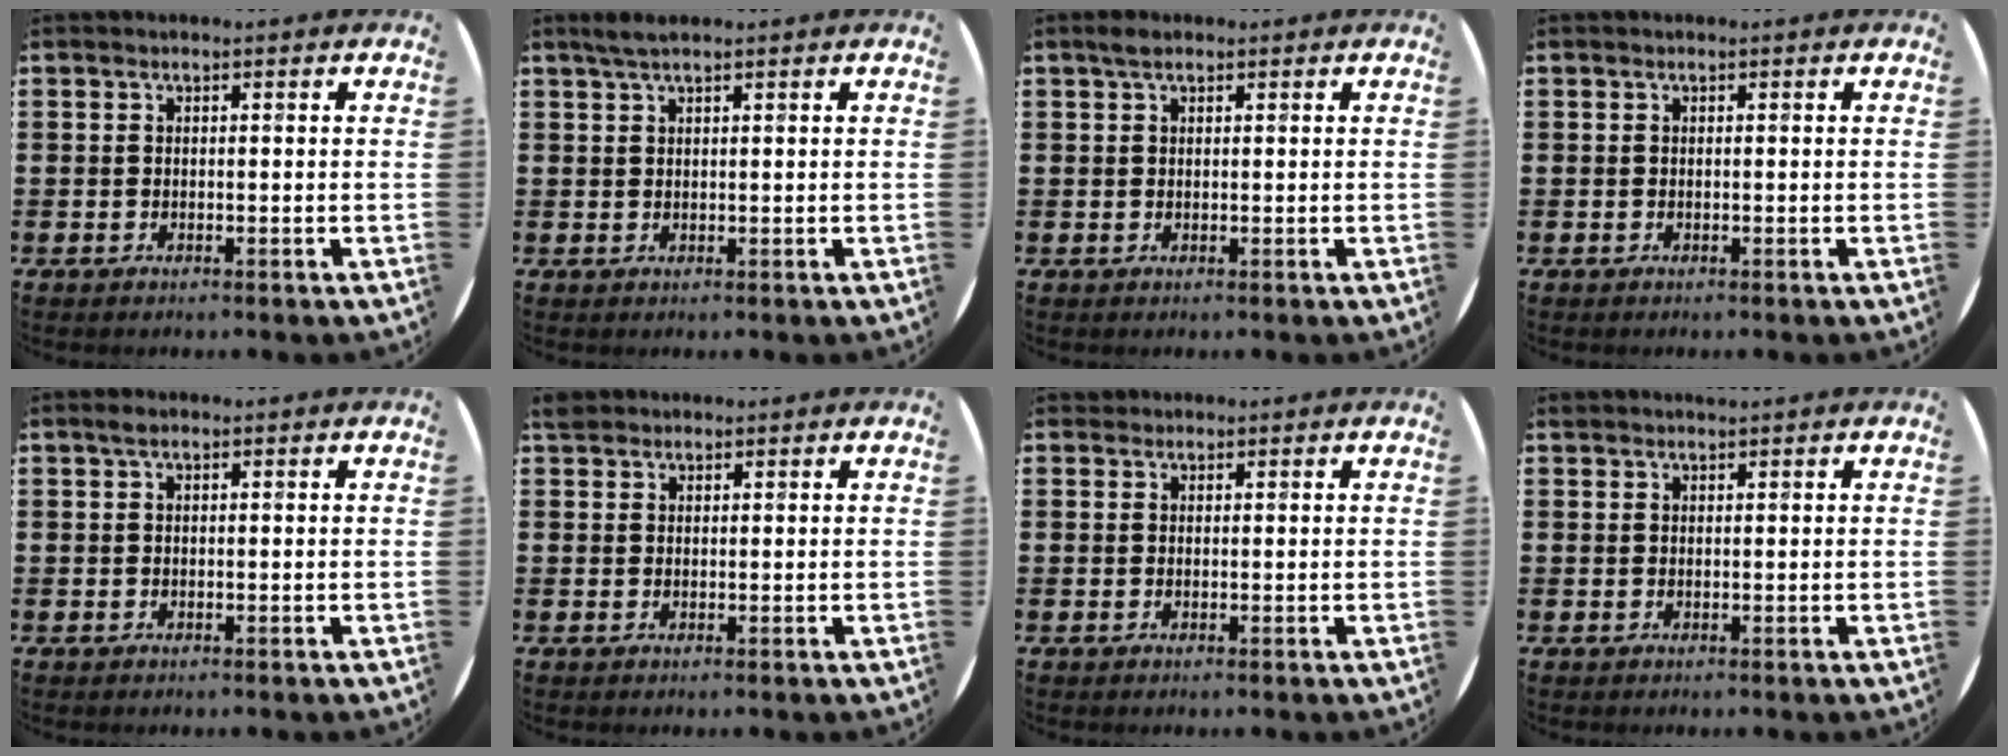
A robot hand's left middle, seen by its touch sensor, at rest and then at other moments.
{"total": 1.9, "force": [1.4, 0.2, 1.2], "torque": [-0.024, 0.004, 0.025]}
{"total": 1.4, "force": [1.0, 0.7, 0.7], "torque": [-0.008, 0.003, 0.017]}
{"total": 0.0}
{"total": 0.9, "force": [0.5, 0.4, 0.5], "torque": [-0.004, 0.001, 0.008]}
{"total": 1.7, "force": [1.6, 0.7, 0.2], "torque": [-0.001, 0.001, 0.029]}
{"total": 0.7, "force": [0.7, 0.3, -0.1], "torque": [0.002, 0.003, 0.013]}
{"total": 0.8, "force": [0.7, -0.1, -0.2], "torque": [0.003, 0.001, 0.015]}